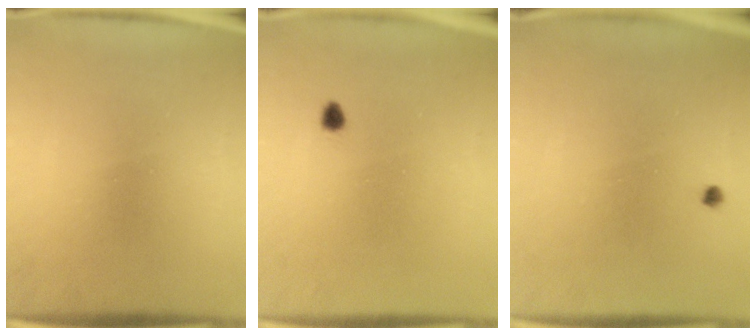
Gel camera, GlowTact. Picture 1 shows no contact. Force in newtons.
{"total": 1.0}
{"total": 0.6}